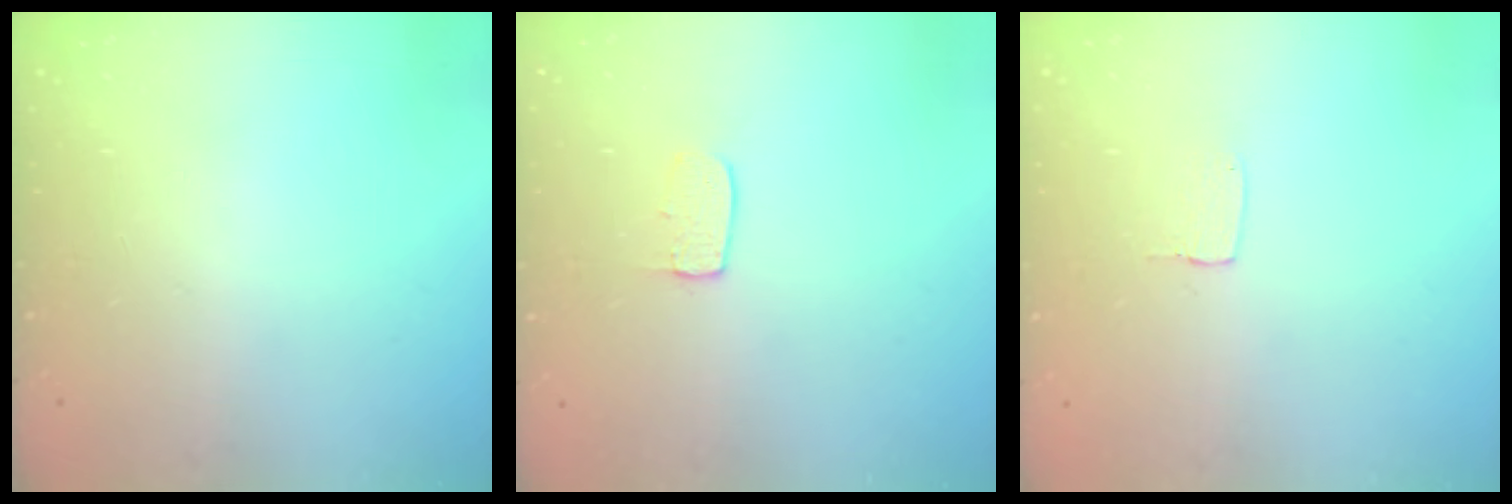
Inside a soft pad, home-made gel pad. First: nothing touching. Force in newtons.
{"total": 6.7, "press": 6.6, "slide": 0.4}
{"total": 3.2, "press": 3.2, "slide": 0.2}